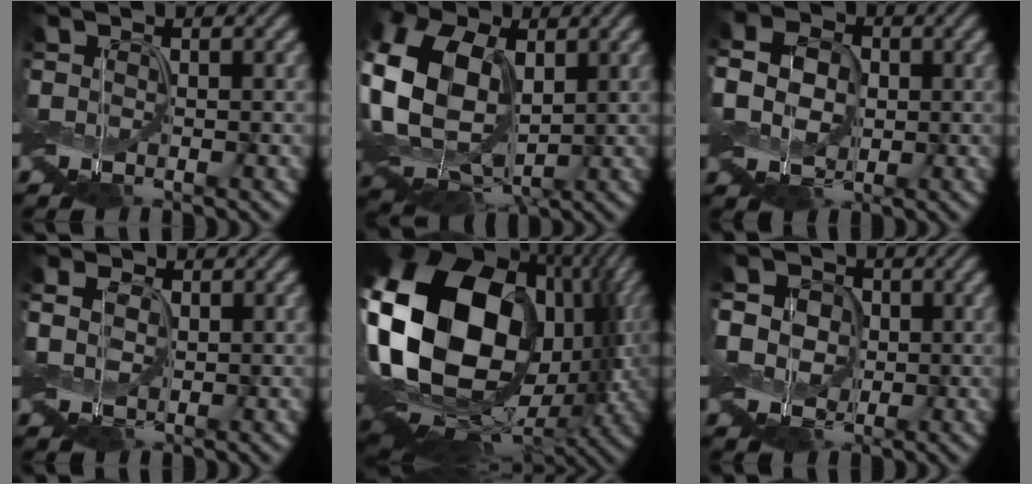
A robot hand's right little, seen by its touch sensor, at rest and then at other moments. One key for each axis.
{"total": 15.2, "fx": 1.8, "fy": 10.6, "fz": 10.7, "tx": -0.231, "ty": 0.001, "tz": 0.036}
{"total": 5.1, "fx": -0.3, "fy": 4.0, "fz": 3.1, "tx": -0.069, "ty": 0.009, "tz": -0.018}
{"total": 2.1, "fx": 0.0, "fy": 1.7, "fz": 1.3, "tx": -0.032, "ty": 0.002, "tz": -0.006}
{"total": 20.8, "fx": 1.1, "fy": 14.9, "fz": 14.5, "tx": -0.319, "ty": -0.012, "tz": 0.034}
{"total": 8.9, "fx": 1.9, "fy": 7.4, "fz": 4.5, "tx": -0.103, "ty": 0.030, "tz": 0.015}